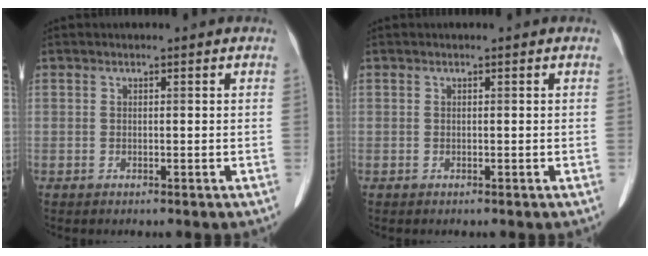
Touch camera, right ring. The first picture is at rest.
{"total": 0.0}